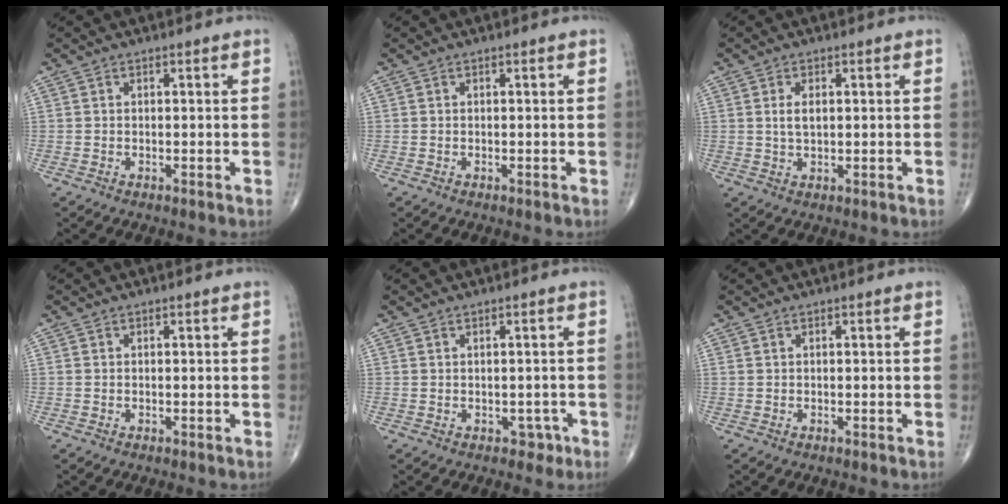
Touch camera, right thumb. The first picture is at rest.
{"total": 0.0}
{"total": 3.2, "force": [0.7, 1.7, 2.6], "torque": [-0.048, -0.002, 0.016]}
{"total": 0.0}
{"total": 2.0, "force": [-0.5, 1.7, 1.0], "torque": [0.001, 0.003, -0.004]}
{"total": 0.0}